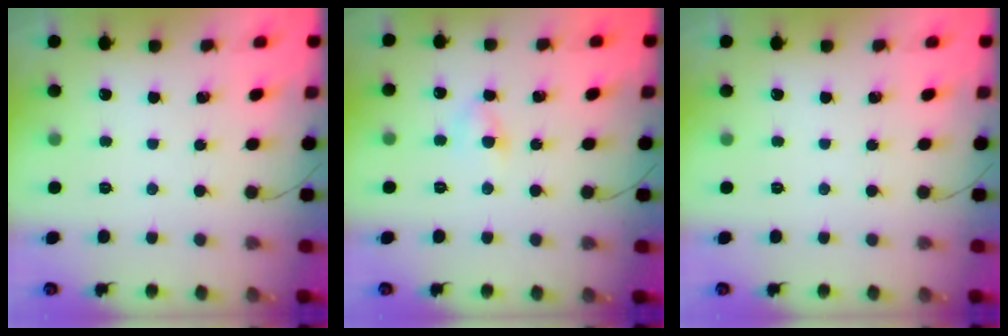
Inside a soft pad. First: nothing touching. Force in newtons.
{"total": 4.4, "press": 4.3, "slide": 1.2}
{"total": 0.0}